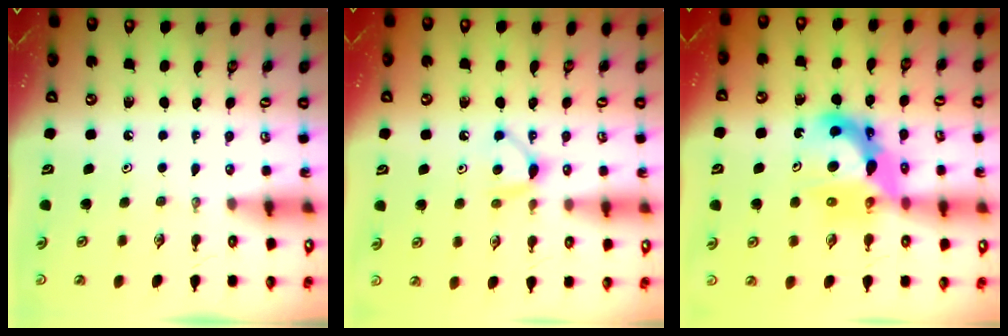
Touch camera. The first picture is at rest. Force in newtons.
{"total": 7.5, "press": 7.4, "slide": 1.0}
{"total": 12.7, "press": 12.6, "slide": 1.3}